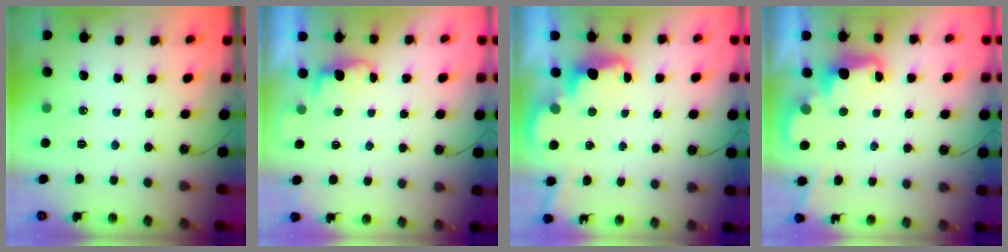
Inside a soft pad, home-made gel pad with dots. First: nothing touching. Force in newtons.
{"total": 1.1, "press": 0.8, "slide": 0.8}
{"total": 3.5, "press": 3.4, "slide": 0.7}
{"total": 2.4, "press": 2.3, "slide": 0.5}